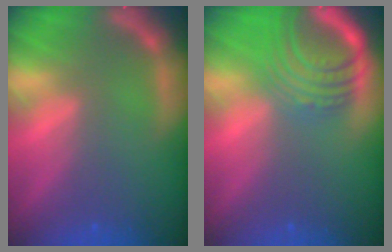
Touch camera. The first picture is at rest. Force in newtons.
{"total": 8.1}